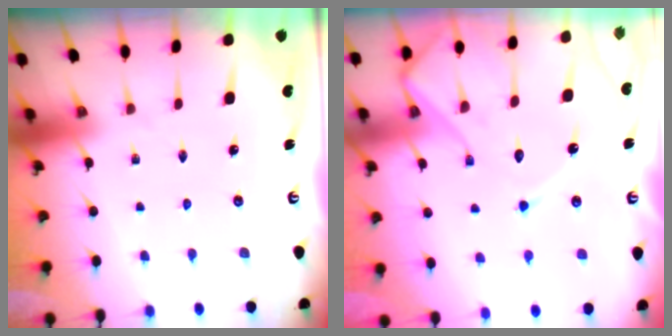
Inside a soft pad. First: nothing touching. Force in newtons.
{"total": 14.4, "press": 14.3, "slide": 1.2}